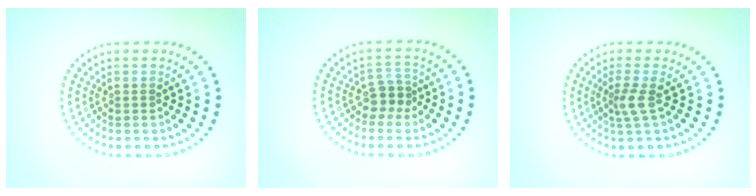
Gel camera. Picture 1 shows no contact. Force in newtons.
{"total": 2.0, "press": 1.6, "slide": 1.2}
{"total": 2.0, "press": 1.4, "slide": 1.4}